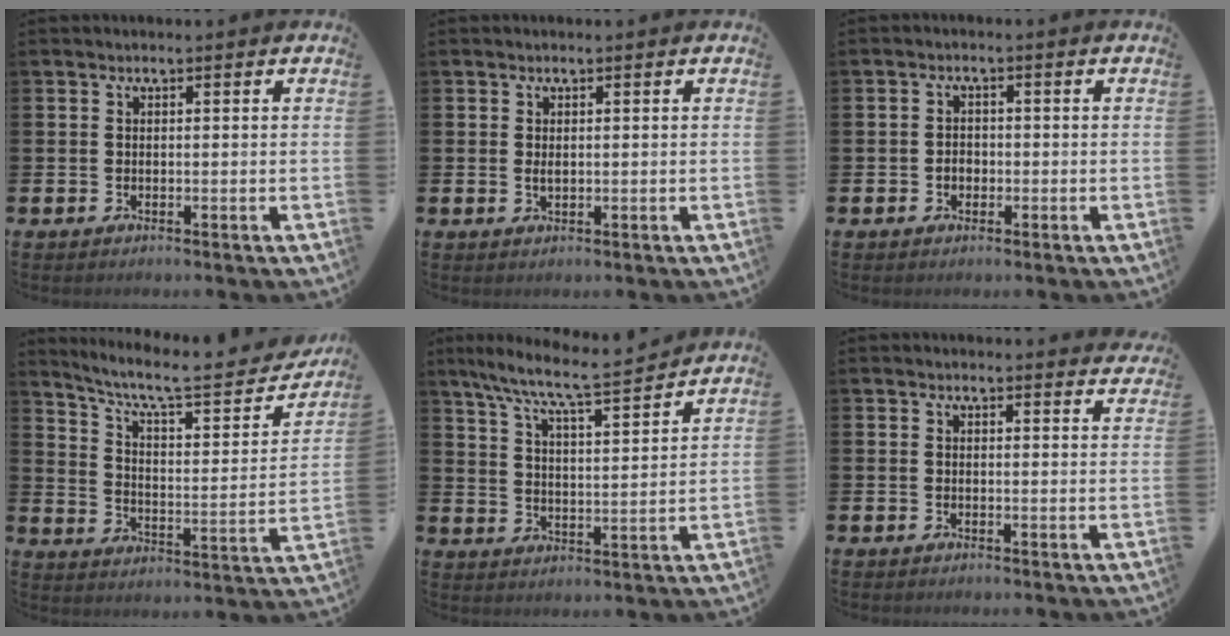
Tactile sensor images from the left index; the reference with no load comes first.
{"total": 0.9, "force": [0.3, 0.4, 0.7], "torque": [-0.012, 0.002, 0.004]}
{"total": 1.7, "force": [-0.5, 1.4, 0.8], "torque": [-0.006, 0.002, -0.014]}
{"total": 8.0, "force": [6.8, 1.7, 4.0], "torque": [-0.104, -0.047, 0.107]}
{"total": 8.1, "force": [7.5, 0.3, 3.2], "torque": [-0.094, -0.051, 0.129]}
{"total": 1.4, "force": [1.4, 0.1, 0.0], "torque": [0.008, -0.010, 0.023]}